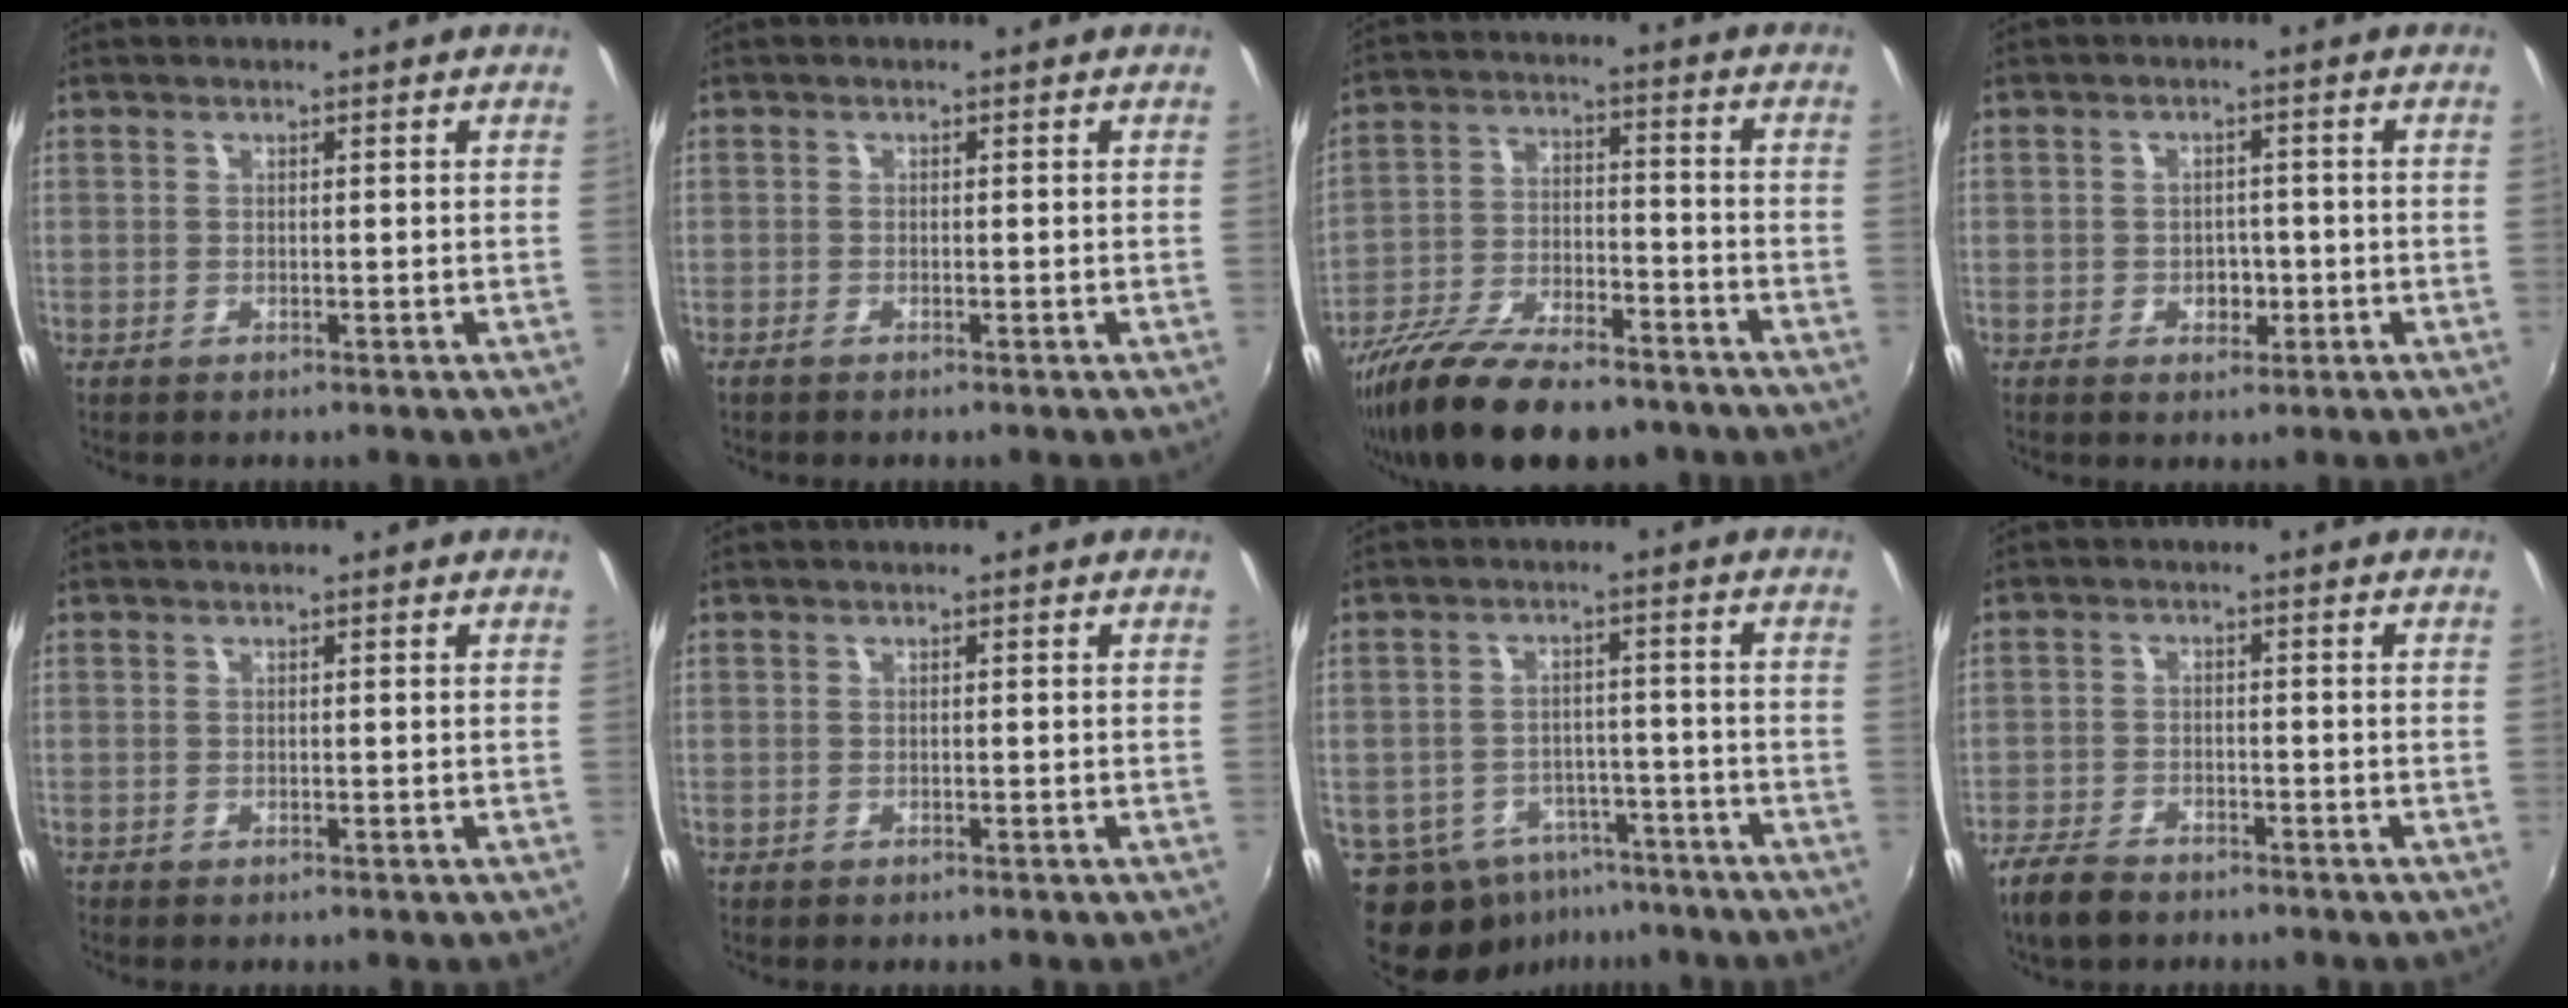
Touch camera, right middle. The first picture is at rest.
{"total": 0.9, "force": [-0.8, 0.1, 0.4], "torque": [-0.009, -0.004, -0.017]}
{"total": 18.6, "force": [-14.1, 6.2, 10.3], "torque": [-0.205, -0.032, -0.236]}
{"total": 3.0, "force": [-0.9, 2.4, 1.6], "torque": [-0.025, 0.002, -0.010]}
{"total": 0.0}
{"total": 0.0}
{"total": 12.3, "force": [-7.5, 8.4, 5.0], "torque": [-0.122, 0.007, -0.091]}
{"total": 6.8, "force": [-5.3, 3.0, 3.0], "torque": [-0.091, -0.013, -0.103]}